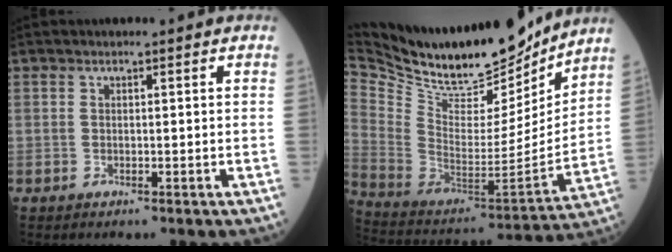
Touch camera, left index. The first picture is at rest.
{"total": 26.2, "force": [22.6, 7.2, 11.1], "torque": [-0.223, -0.036, 0.360]}